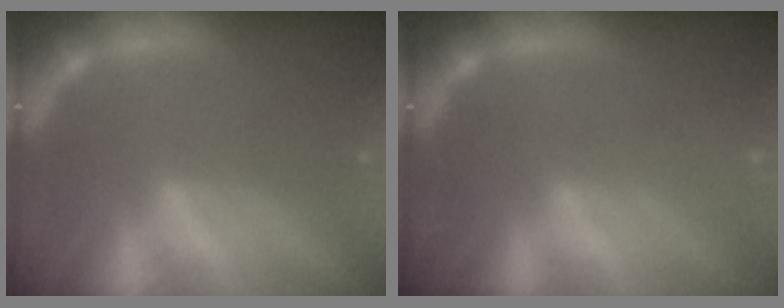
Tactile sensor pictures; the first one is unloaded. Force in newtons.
{"total": 1.9}